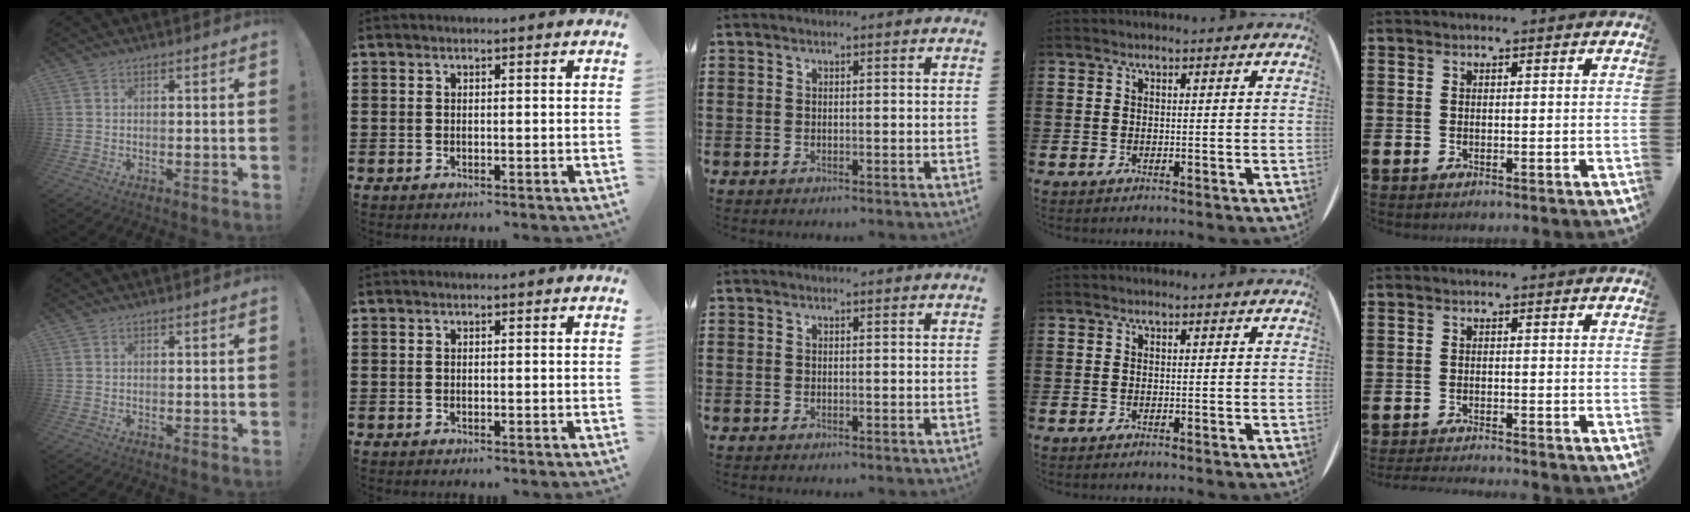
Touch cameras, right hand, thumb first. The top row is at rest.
{"little": {"total": 1.3, "force": [-1.3, -0.2, 0.2], "torque": [-0.002, 0.001, -0.025]}}